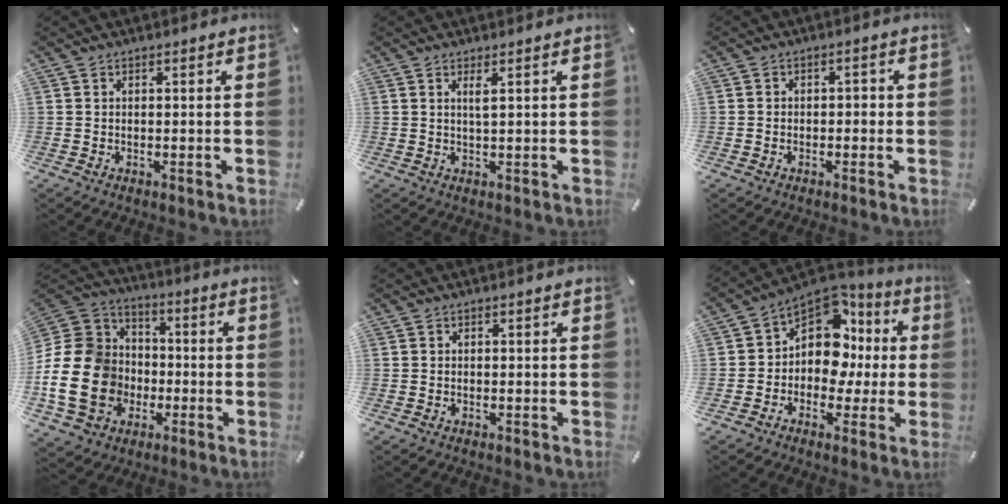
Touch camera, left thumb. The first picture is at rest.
{"total": 1.8, "force": [0.9, 0.0, 1.5], "torque": [-0.035, -0.001, 0.015]}
{"total": 1.7, "force": [-0.9, 1.3, 0.5], "torque": [-0.012, 0.009, -0.021]}
{"total": 21.1, "force": [-5.2, 17.6, 10.3], "torque": [-0.222, 0.028, -0.086]}
{"total": 0.0}
{"total": 13.2, "force": [2.6, 10.1, 8.0], "torque": [-0.141, -0.022, 0.046]}